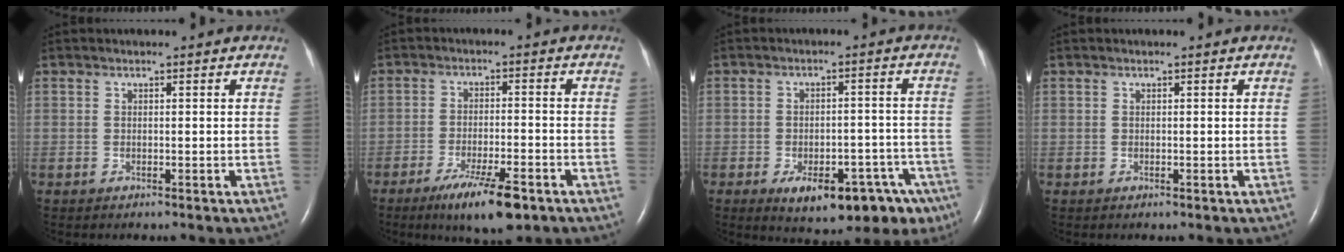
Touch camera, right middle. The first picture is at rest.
{"total": 9.1, "force": [-5.7, 1.4, 6.9], "torque": [-0.121, -0.018, -0.091]}
{"total": 15.4, "force": [-9.2, 7.3, 9.9], "torque": [-0.089, 0.021, -0.115]}
{"total": 0.0}